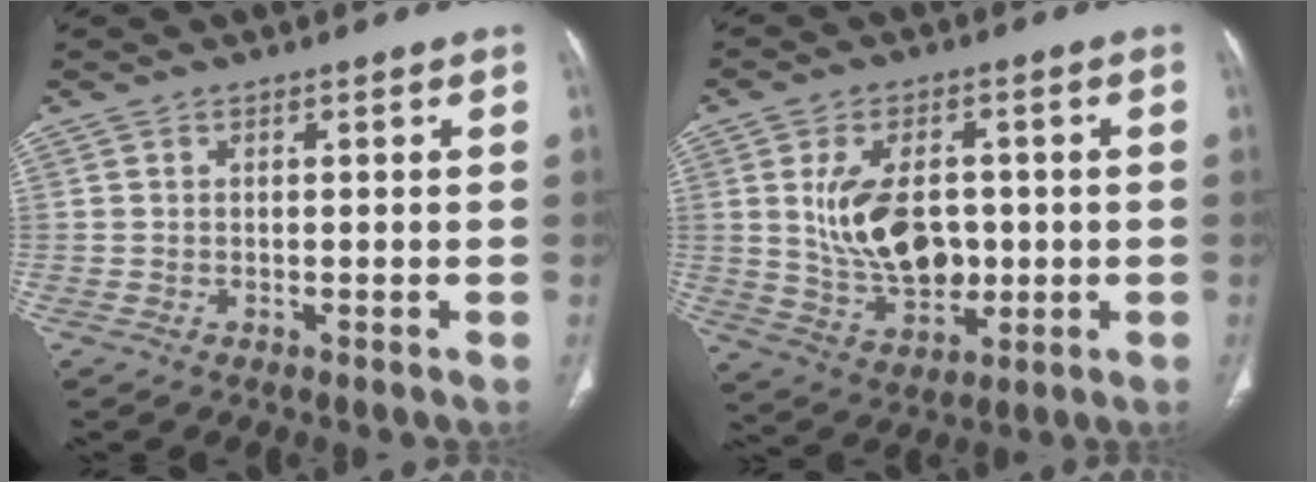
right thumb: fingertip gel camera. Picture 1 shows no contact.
{"total": 14.1, "force": [1.0, 9.0, 10.8], "torque": [-0.161, -0.008, 0.036]}